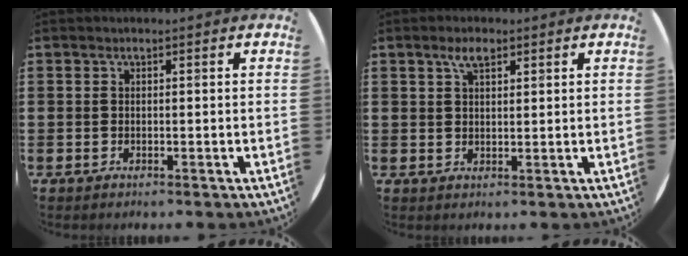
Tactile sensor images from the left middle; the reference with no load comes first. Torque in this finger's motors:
{"motor_torque": [0.55, -0.01, 0.05, 0.03]}